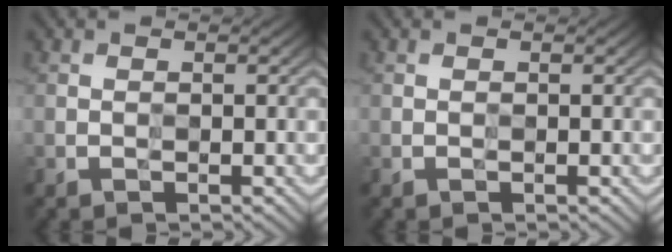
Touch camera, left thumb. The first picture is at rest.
{"total": 0.0}